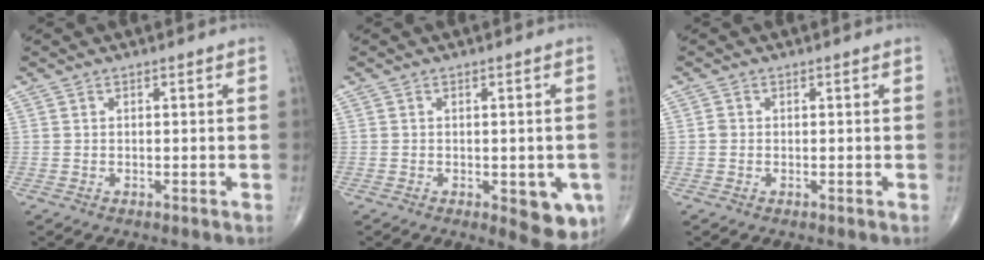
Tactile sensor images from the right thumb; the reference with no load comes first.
{"total": 7.7, "force": [-2.4, 3.2, 6.5], "torque": [-0.052, -0.008, -0.024]}
{"total": 0.8, "force": [-0.1, 0.8, 0.3], "torque": [-0.001, 0.002, -0.002]}